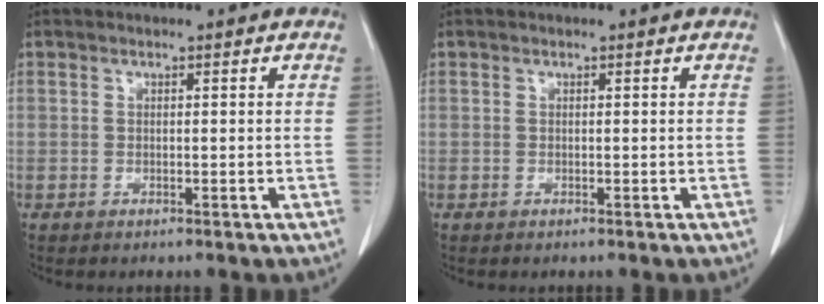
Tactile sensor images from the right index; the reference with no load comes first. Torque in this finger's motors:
{"motor_torque": [0.00, 0.00, 0.00, 0.00]}